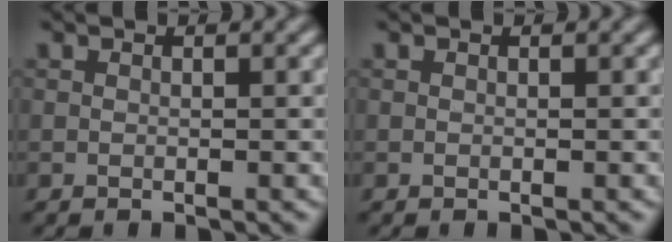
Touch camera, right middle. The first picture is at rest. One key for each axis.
{"total": 0.0}